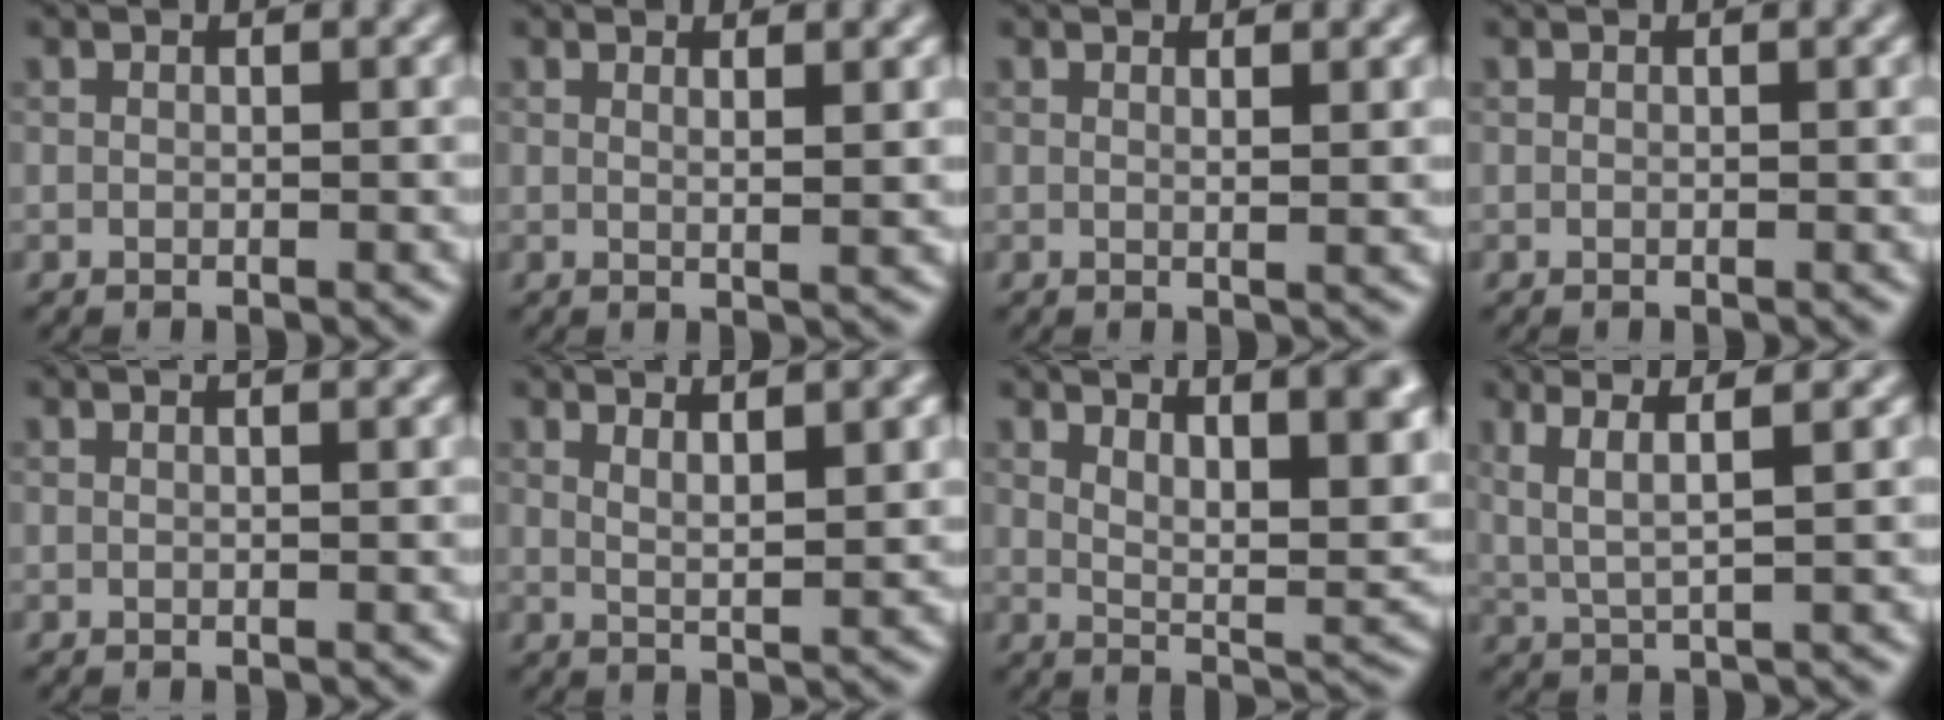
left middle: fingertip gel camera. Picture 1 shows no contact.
{"total": 2.0, "force": [0.8, 0.6, 1.8], "torque": [-0.019, 0.004, 0.005]}
{"total": 1.5, "force": [0.6, 0.5, 1.3], "torque": [-0.012, 0.004, 0.002]}
{"total": 0.0}
{"total": 1.7, "force": [0.7, 0.8, 1.3], "torque": [-0.002, 0.005, -0.009]}
{"total": 3.8, "force": [1.9, 1.1, 3.1], "torque": [-0.030, 0.007, 0.028]}
{"total": 10.0, "force": [4.8, 3.5, 8.0], "torque": [-0.070, 0.013, 0.073]}
{"total": 3.4, "force": [1.3, 0.4, 3.1], "torque": [-0.067, 0.004, 0.035]}